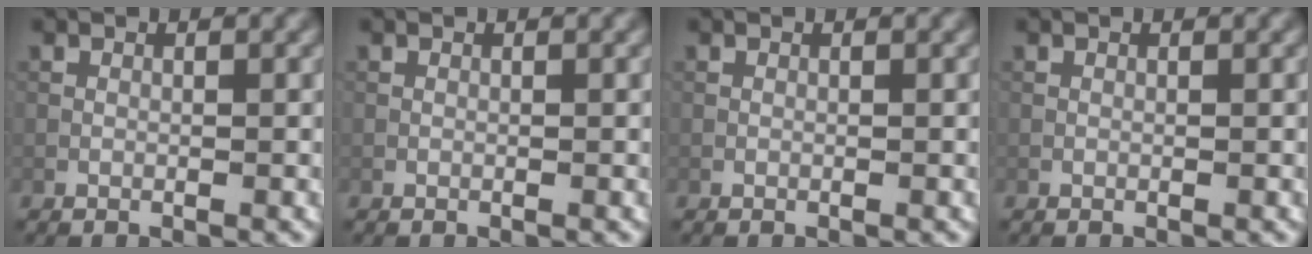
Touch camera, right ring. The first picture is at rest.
{"total": 0.0}
{"total": 0.0}
{"total": 0.0}